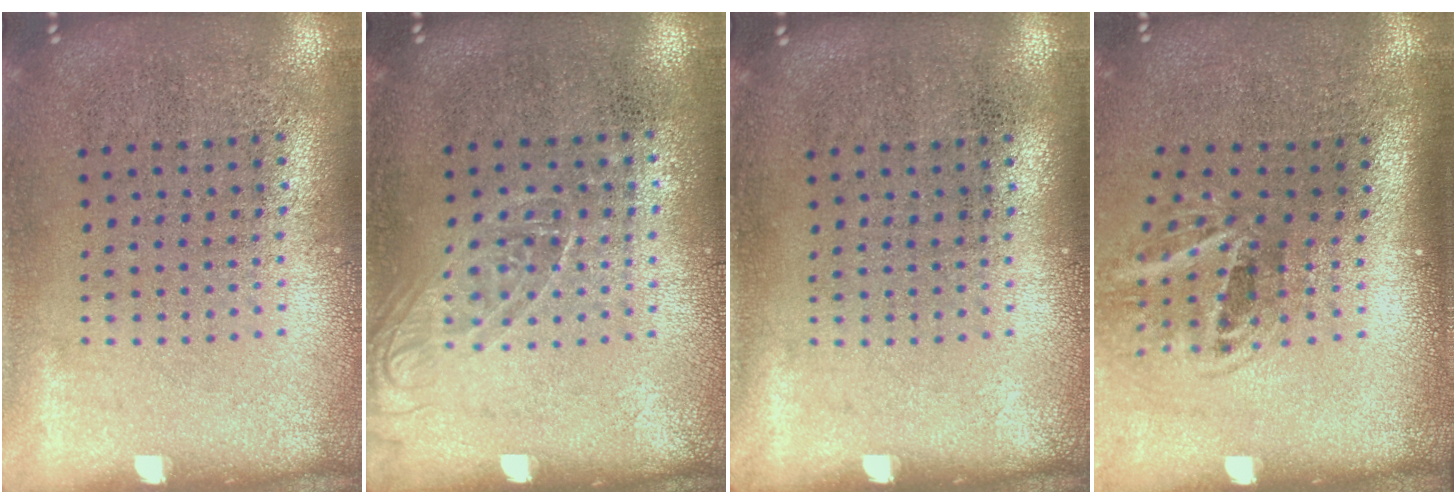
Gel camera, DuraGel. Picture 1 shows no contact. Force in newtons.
{"total": 1.1, "press": 1.0, "slide": 0.6}
{"total": 0.0}
{"total": 2.0, "press": 1.2, "slide": 1.5}